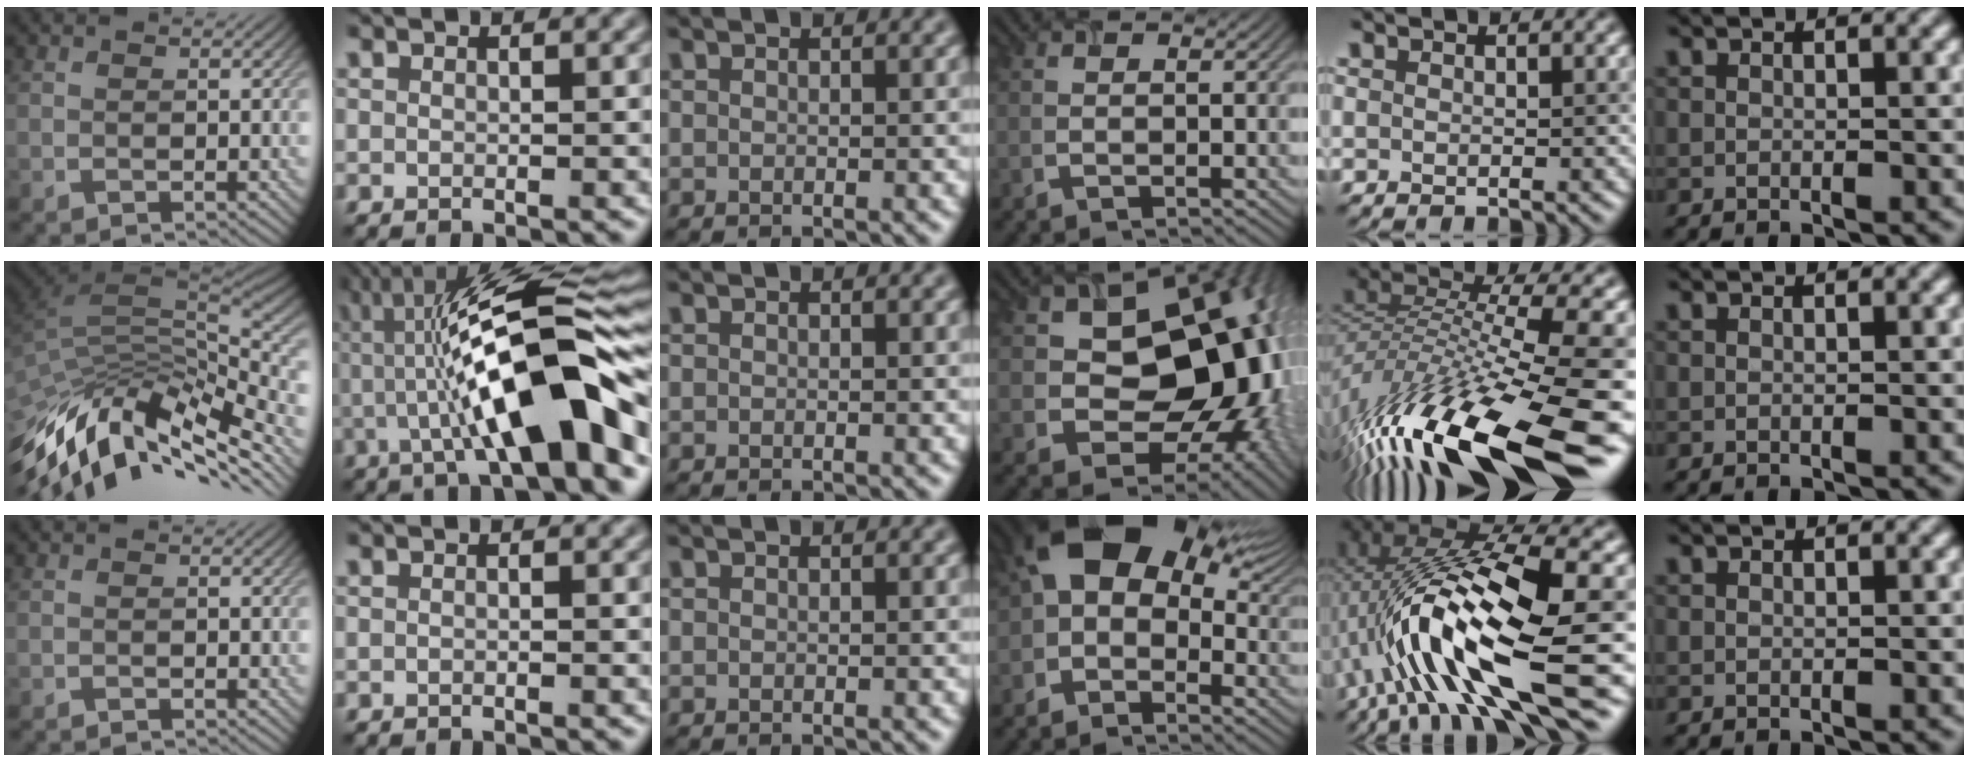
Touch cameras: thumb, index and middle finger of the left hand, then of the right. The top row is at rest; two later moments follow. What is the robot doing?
{"motion": "open", "object": "airpods case & airpods"}